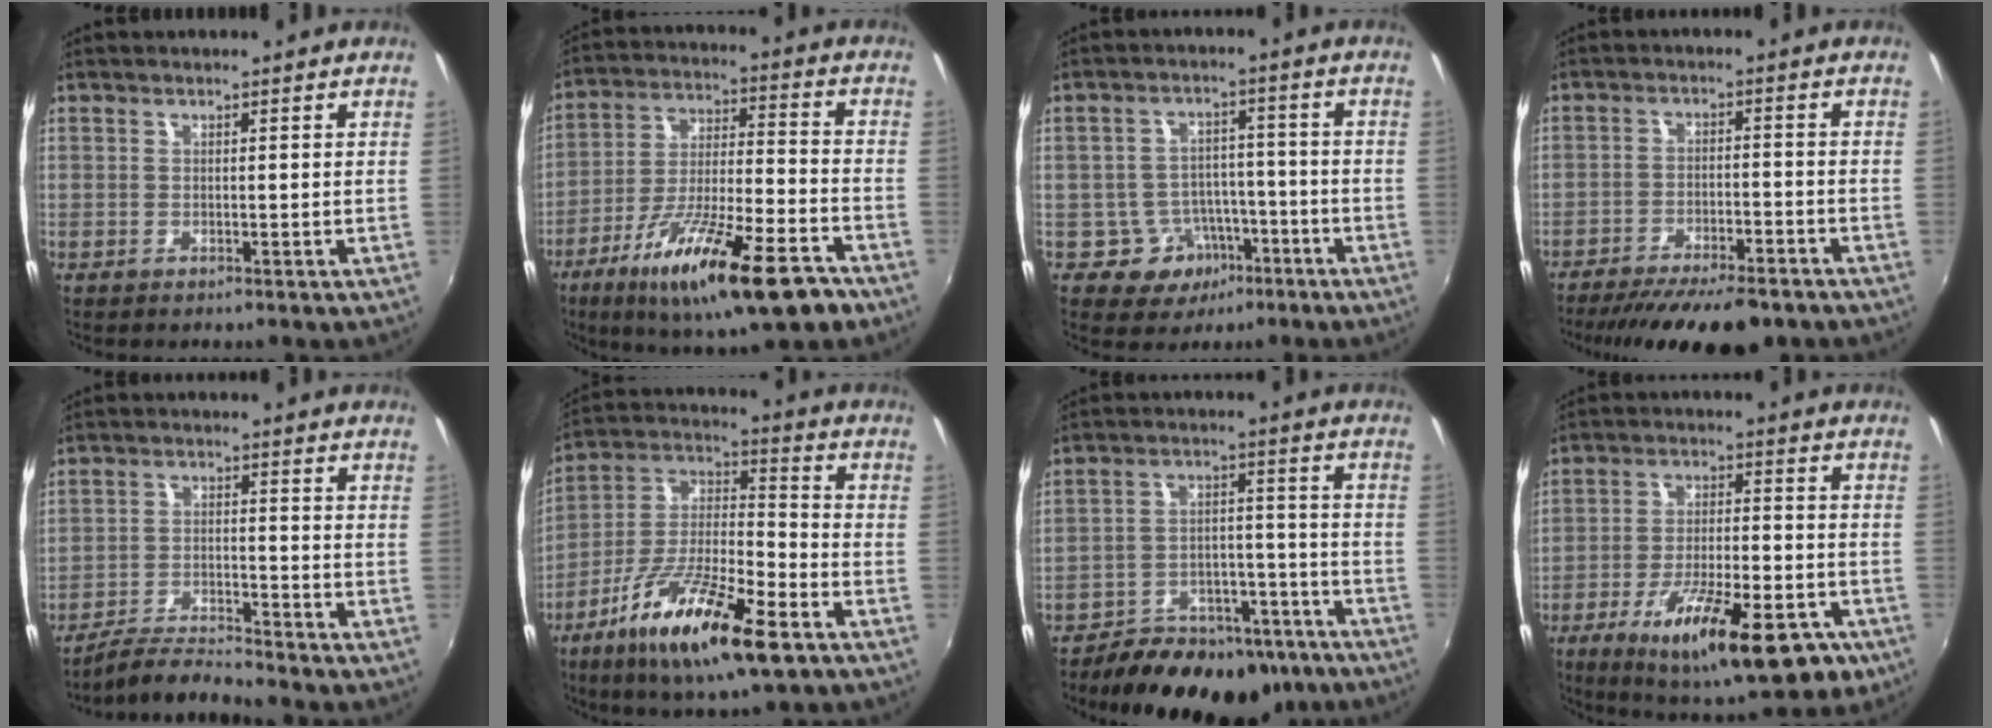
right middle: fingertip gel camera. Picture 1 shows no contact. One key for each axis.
{"total": 21.1, "fx": -12.7, "fy": 4.4, "fz": 16.3, "tx": -0.285, "ty": -0.044, "tz": -0.208}
{"total": 7.4, "fx": -4.1, "fy": 6.0, "fz": 1.5, "tx": -0.034, "ty": 0.023, "tz": -0.045}
{"total": 15.7, "fx": -12.7, "fy": 4.0, "fz": 8.3, "tx": -0.165, "ty": -0.036, "tz": -0.188}
{"total": 5.9, "fx": -5.8, "fy": -0.7, "fz": 0.8, "tx": -0.033, "ty": 0.007, "tz": -0.112}
{"total": 19.2, "fx": -10.6, "fy": 4.7, "fz": 15.3, "tx": -0.291, "ty": -0.030, "tz": -0.194}
{"total": 20.0, "fx": -16.2, "fy": 8.9, "fz": 7.8, "tx": -0.141, "ty": 0.023, "tz": -0.210}
{"total": 20.0, "fx": -10.7, "fy": 6.0, "fz": 15.7, "tx": -0.265, "ty": -0.042, "tz": -0.157}